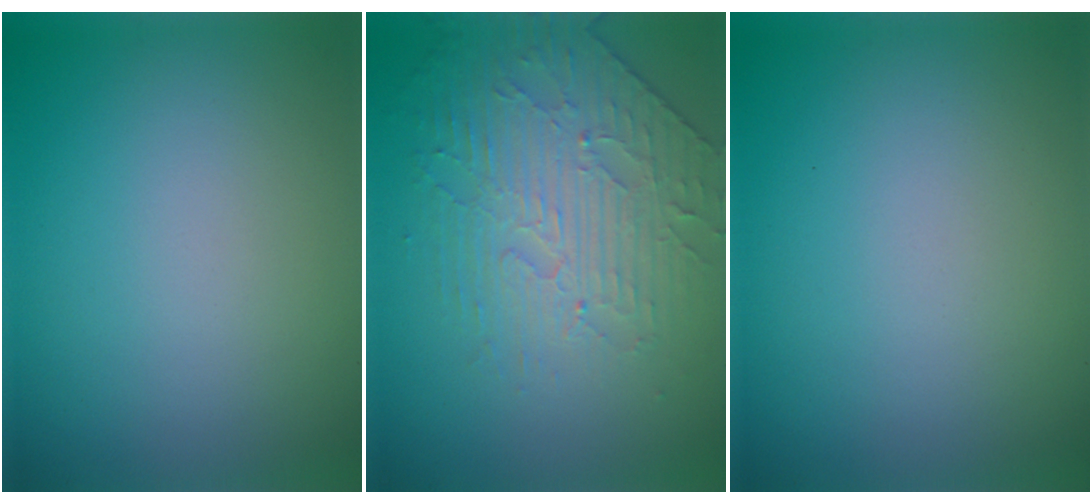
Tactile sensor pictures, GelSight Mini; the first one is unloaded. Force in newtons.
{"total": 3.9, "press": 3.8, "slide": 0.8}
{"total": 0.0}